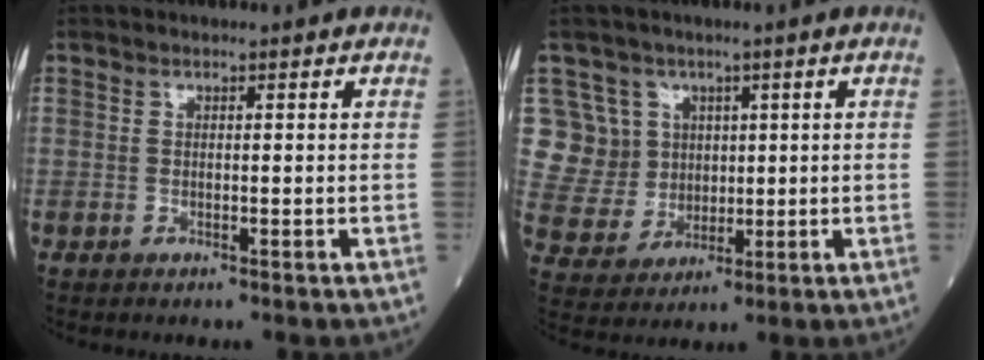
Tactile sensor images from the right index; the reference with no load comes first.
{"total": 7.9, "force": [2.6, 7.4, 0.2], "torque": [-0.008, 0.026, 0.062]}